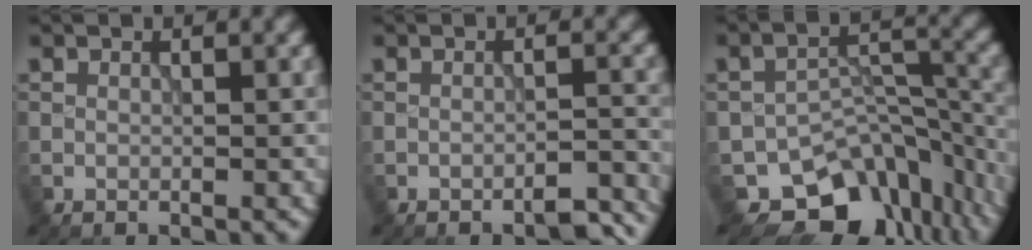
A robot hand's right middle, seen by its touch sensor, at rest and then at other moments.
{"total": 2.5, "force": [-2.2, 0.4, 1.1], "torque": [-0.011, 0.006, -0.033]}
{"total": 10.5, "force": [-7.4, 6.0, 4.4], "torque": [-0.050, -0.008, -0.105]}